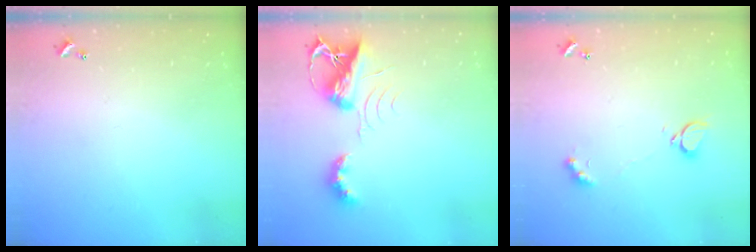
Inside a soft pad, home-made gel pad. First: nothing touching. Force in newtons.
{"total": 7.1, "press": 7.0, "slide": 0.7}
{"total": 2.5, "press": 2.4, "slide": 0.5}